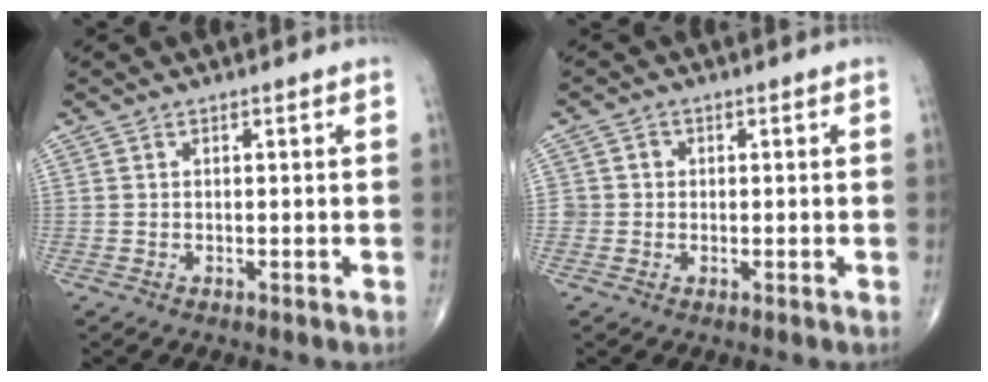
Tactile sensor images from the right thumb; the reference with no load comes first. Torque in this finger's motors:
{"motor_torque": [0.06, 0.02, 0.07, -0.02, 0.00]}